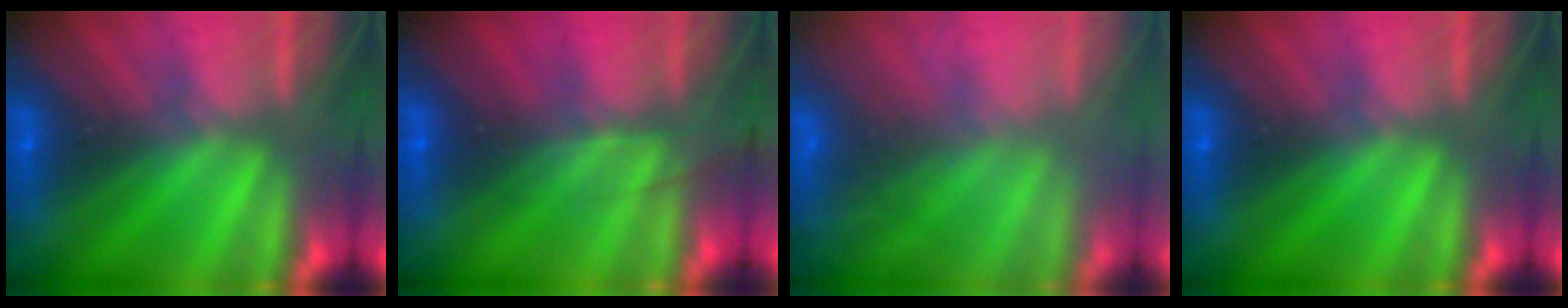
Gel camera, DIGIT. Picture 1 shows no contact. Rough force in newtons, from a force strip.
{"total": 2.5}
{"total": 5.6}
{"total": 0.0}